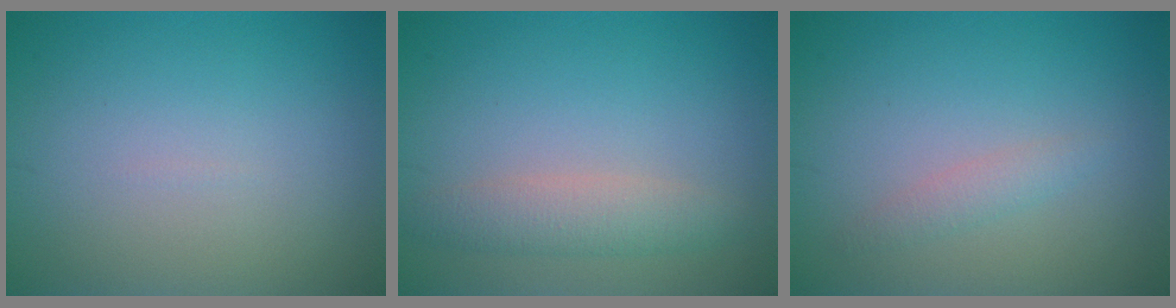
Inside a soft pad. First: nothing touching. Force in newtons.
{"total": 2.8, "press": 2.8, "slide": 0.0}
{"total": 1.3, "press": 1.3, "slide": 0.0}